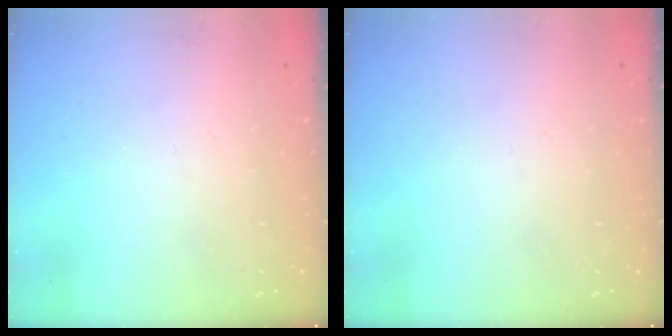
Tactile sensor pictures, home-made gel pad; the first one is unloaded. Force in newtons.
{"total": 0.0}